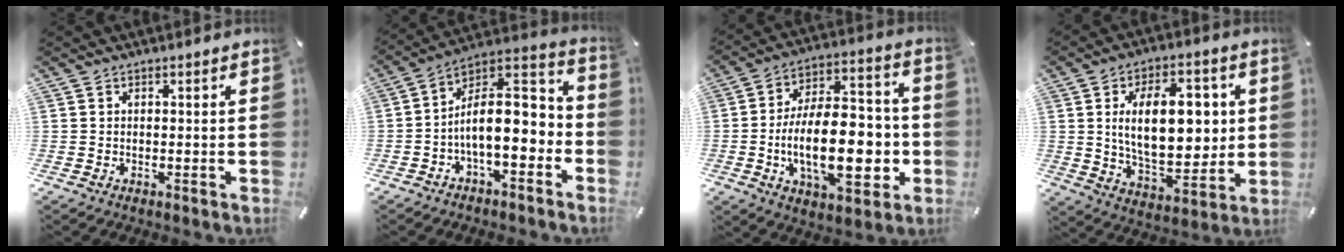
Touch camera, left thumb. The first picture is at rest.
{"total": 13.1, "force": [-2.7, 7.0, 10.7], "torque": [-0.174, -0.001, -0.044]}
{"total": 22.8, "force": [-4.2, 11.9, 19.0], "torque": [-0.319, -0.002, -0.068]}
{"total": 18.7, "force": [2.9, 10.5, 15.2], "torque": [-0.250, 0.000, 0.044]}